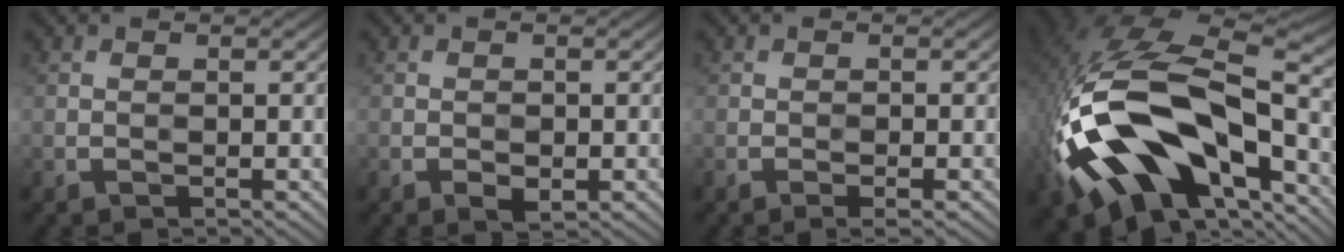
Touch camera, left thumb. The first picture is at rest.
{"total": 1.8, "force": [-0.9, 1.0, 1.1], "torque": [-0.018, -0.004, -0.011]}
{"total": 1.5, "force": [-0.9, 0.2, 1.1], "torque": [-0.019, 0.003, -0.016]}
{"total": 20.5, "force": [-6.1, 11.6, 15.8], "torque": [-0.360, -0.027, -0.078]}